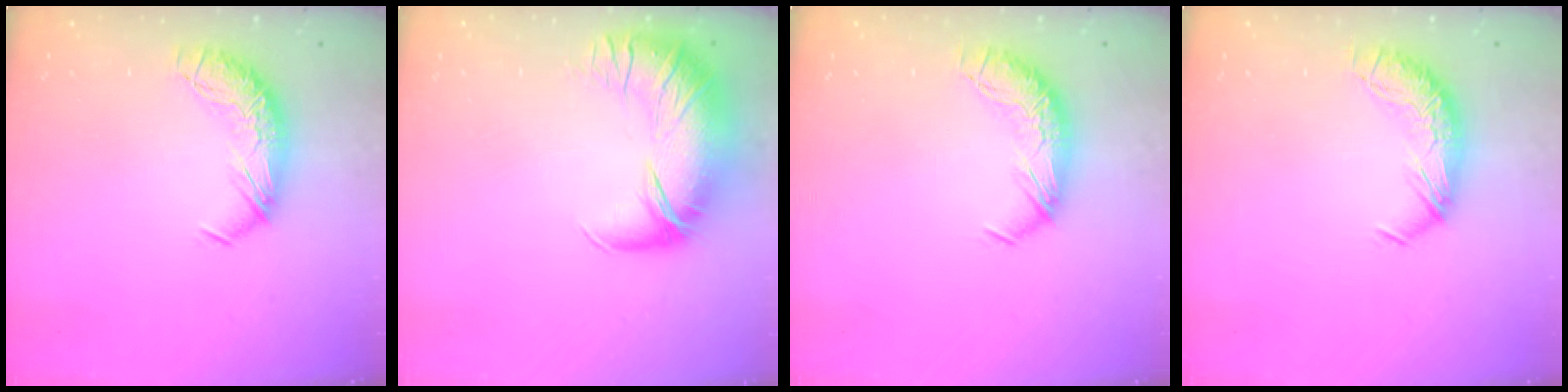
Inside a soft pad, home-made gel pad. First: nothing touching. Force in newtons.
{"total": 2.9, "press": 0.7, "slide": 2.9}
{"total": 0.0}
{"total": 0.0}